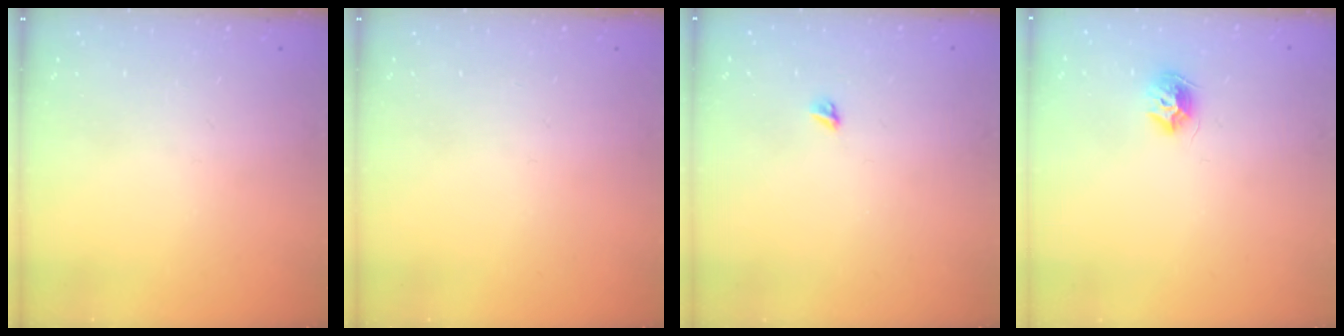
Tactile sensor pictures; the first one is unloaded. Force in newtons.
{"total": 0.0}
{"total": 3.9, "press": 3.8, "slide": 0.5}
{"total": 8.1, "press": 8.1, "slide": 0.1}